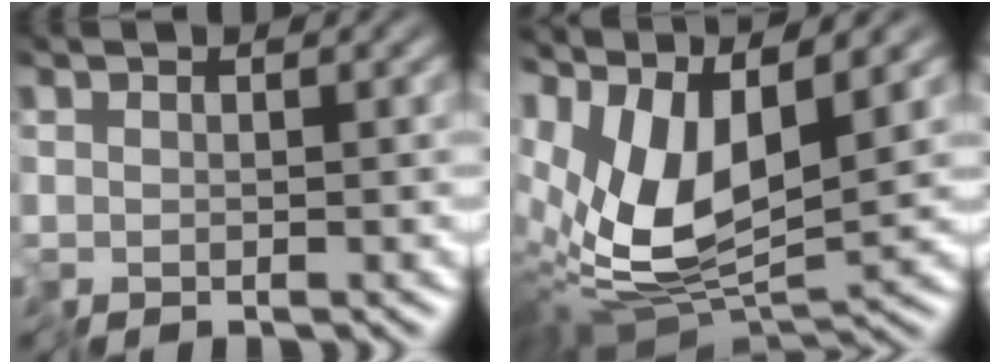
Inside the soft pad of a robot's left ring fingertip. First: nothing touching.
{"total": 9.9, "force": [2.0, 4.2, 8.7], "torque": [-0.193, -0.009, 0.037]}